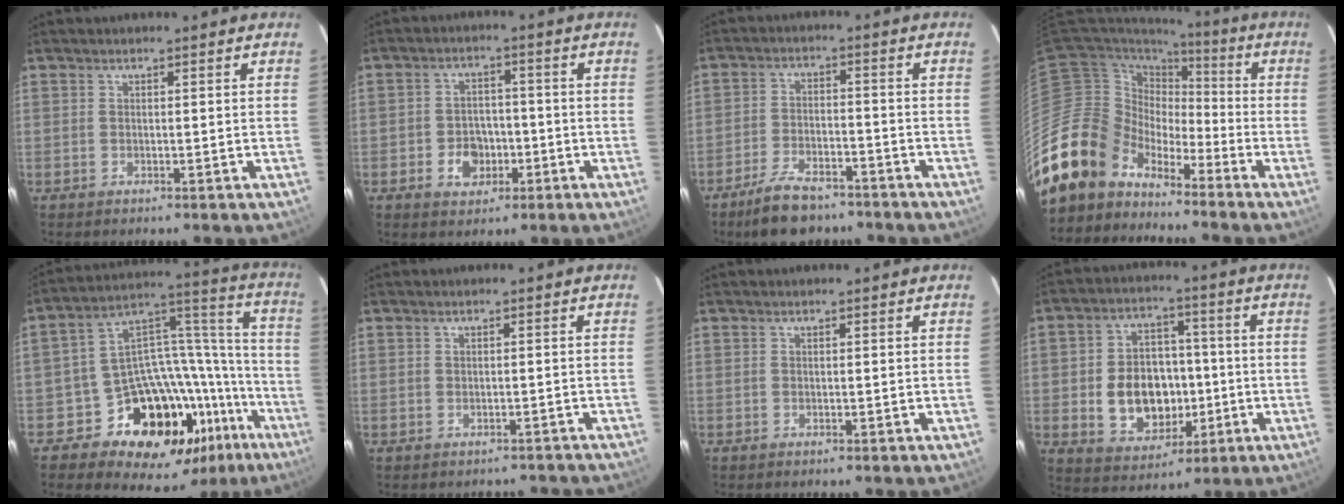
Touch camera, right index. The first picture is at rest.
{"total": 6.1, "force": [-2.5, 4.8, 2.7], "torque": [-0.065, 0.014, -0.030]}
{"total": 10.1, "force": [-8.0, 4.0, 4.7], "torque": [-0.113, 0.001, -0.131]}
{"total": 15.5, "force": [-12.2, 9.3, 1.7], "torque": [-0.058, 0.031, -0.229]}
{"total": 23.1, "force": [-14.2, 14.7, 10.7], "torque": [-0.157, 0.079, -0.196]}
{"total": 3.9, "force": [-3.1, 2.2, 0.5], "torque": [0.005, 0.015, -0.028]}
{"total": 0.0}
{"total": 12.6, "force": [-2.1, 9.6, 7.9], "torque": [-0.171, 0.018, -0.013]}